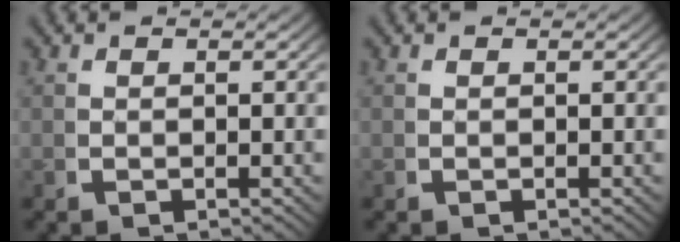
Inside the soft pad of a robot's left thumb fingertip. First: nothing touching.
{"total": 0.0}